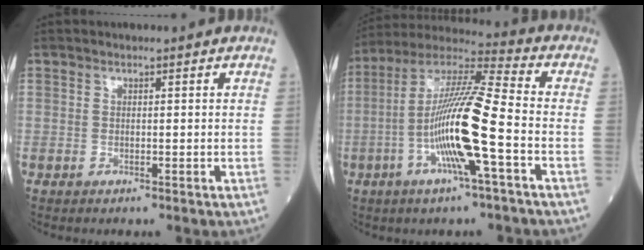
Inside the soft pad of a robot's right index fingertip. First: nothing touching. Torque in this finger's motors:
{"motor_torque": [1.51, -0.64, 1.05, 0.21]}